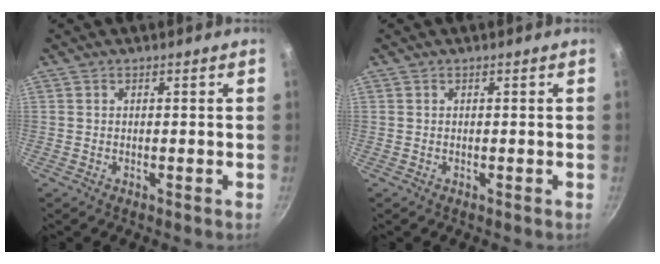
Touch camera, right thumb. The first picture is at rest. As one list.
[{"total": 0.0}]